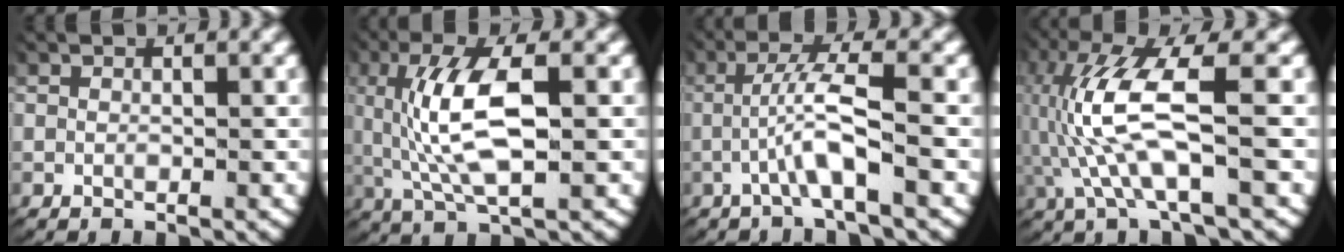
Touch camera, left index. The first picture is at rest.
{"total": 6.6, "force": [0.5, 2.3, 6.2], "torque": [-0.141, -0.005, 0.018]}
{"total": 4.3, "force": [-0.4, 0.9, 4.2], "torque": [-0.076, 0.009, -0.013]}
{"total": 7.3, "force": [-0.1, 2.5, 6.8], "torque": [-0.152, -0.003, 0.005]}